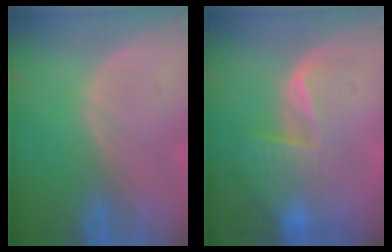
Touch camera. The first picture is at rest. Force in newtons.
{"total": 6.4, "press": 6.2, "slide": 1.9}